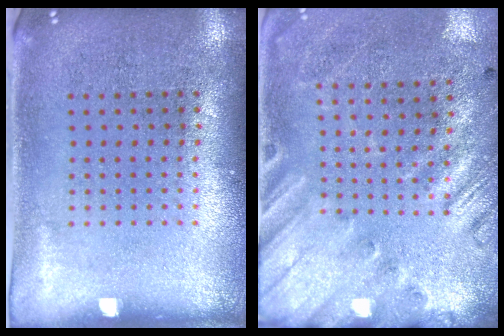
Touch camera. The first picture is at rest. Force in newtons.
{"total": 2.6, "press": 1.8, "slide": 1.8}